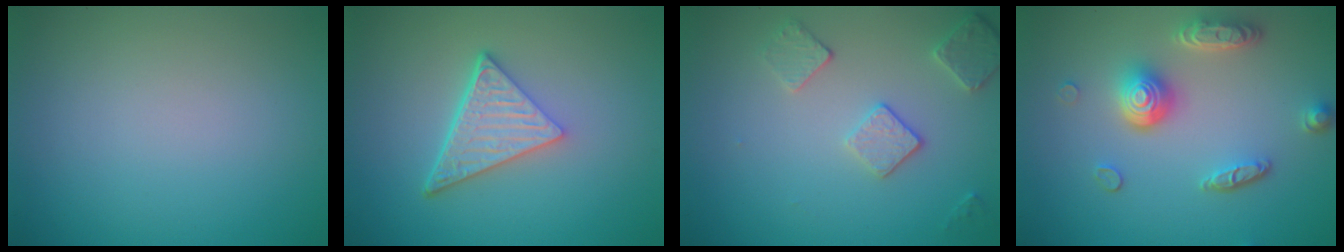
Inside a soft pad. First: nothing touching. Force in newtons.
{"total": 4.8, "press": 3.3, "slide": 3.5}
{"total": 2.7, "press": 2.7, "slide": 0.7}
{"total": 4.8, "press": 3.7, "slide": 3.1}